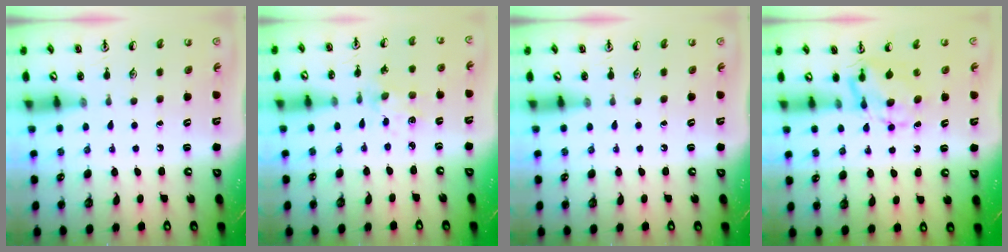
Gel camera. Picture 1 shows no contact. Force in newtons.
{"total": 2.3, "press": 2.3, "slide": 0.5}
{"total": 0.0}
{"total": 6.3, "press": 6.3, "slide": 0.6}